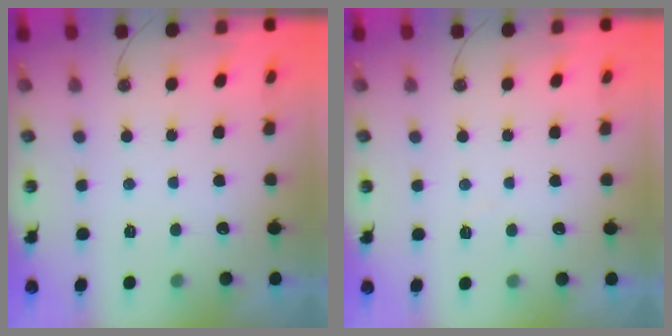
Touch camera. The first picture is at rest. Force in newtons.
{"total": 3.1, "press": 3.0, "slide": 0.5}